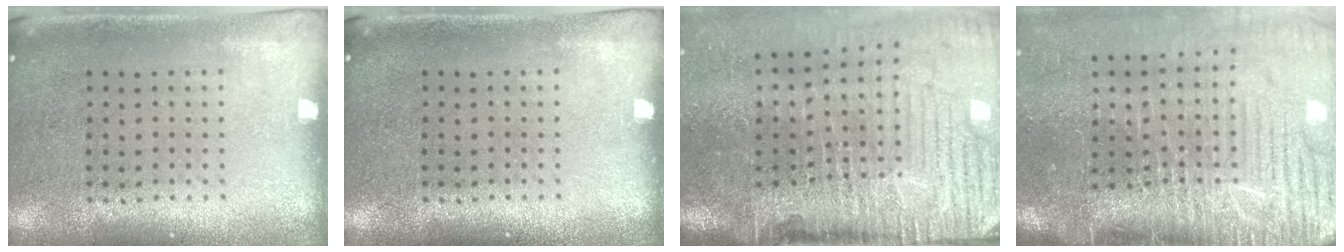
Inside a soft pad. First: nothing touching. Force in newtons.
{"total": 0.0}
{"total": 5.4, "press": 4.4, "slide": 3.2}
{"total": 4.8, "press": 4.0, "slide": 2.7}